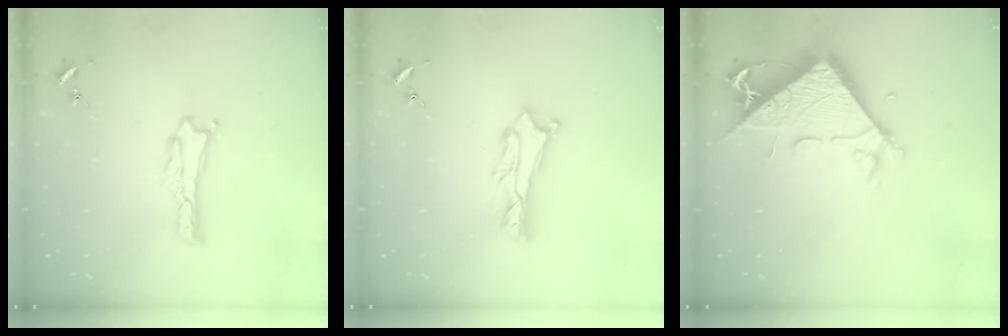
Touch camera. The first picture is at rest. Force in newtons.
{"total": 2.0, "press": 2.0, "slide": 0.2}
{"total": 8.2, "press": 8.2, "slide": 0.7}